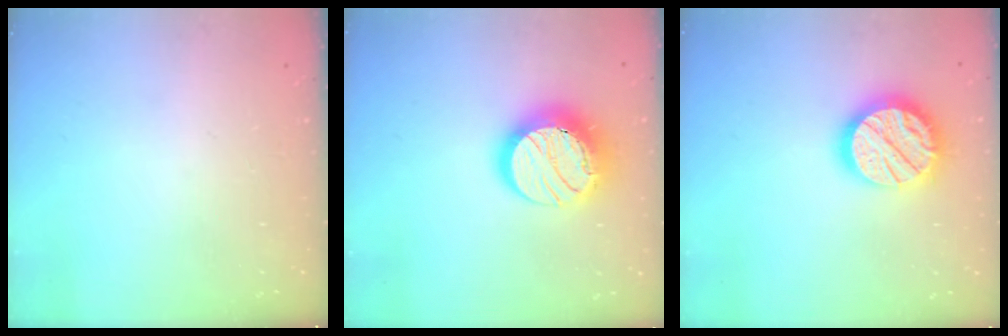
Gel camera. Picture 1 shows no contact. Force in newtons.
{"total": 16.9, "press": 16.9, "slide": 1.4}
{"total": 18.1, "press": 18.0, "slide": 1.4}